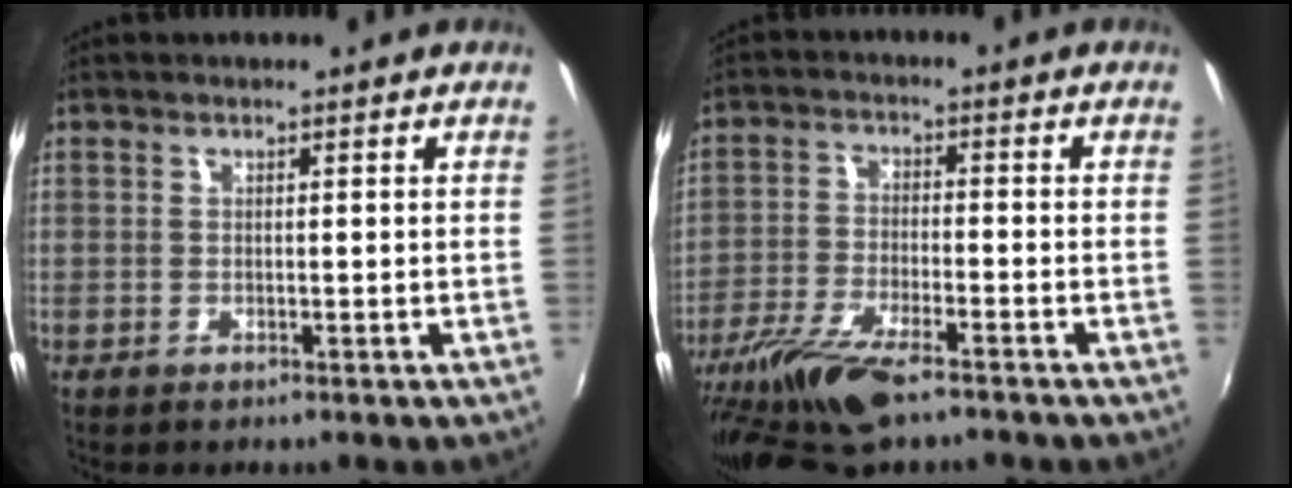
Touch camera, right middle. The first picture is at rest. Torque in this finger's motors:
{"motor_torque": [1.12, -1.02, 0.62, 0.19]}